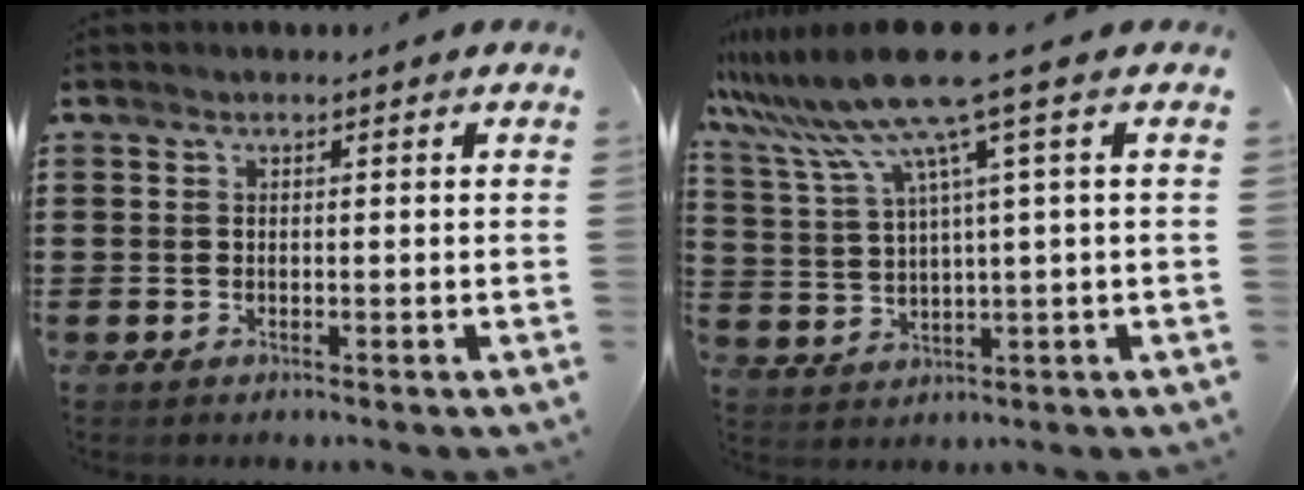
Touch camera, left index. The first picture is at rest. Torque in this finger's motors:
{"motor_torque": [2.14, 0.00, 0.98, 0.21]}